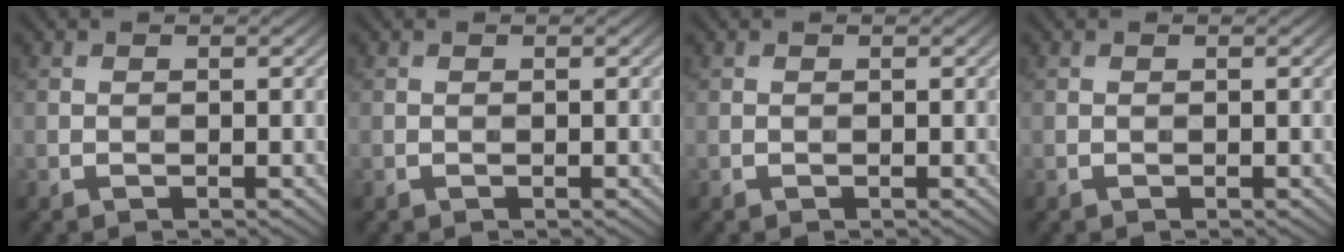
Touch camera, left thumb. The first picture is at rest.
{"total": 0.0}
{"total": 0.0}
{"total": 0.0}